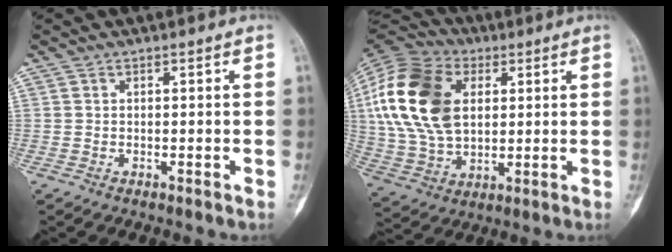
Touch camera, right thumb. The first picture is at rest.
{"total": 22.5, "force": [4.8, 14.8, 16.2], "torque": [-0.326, -0.001, 0.084]}